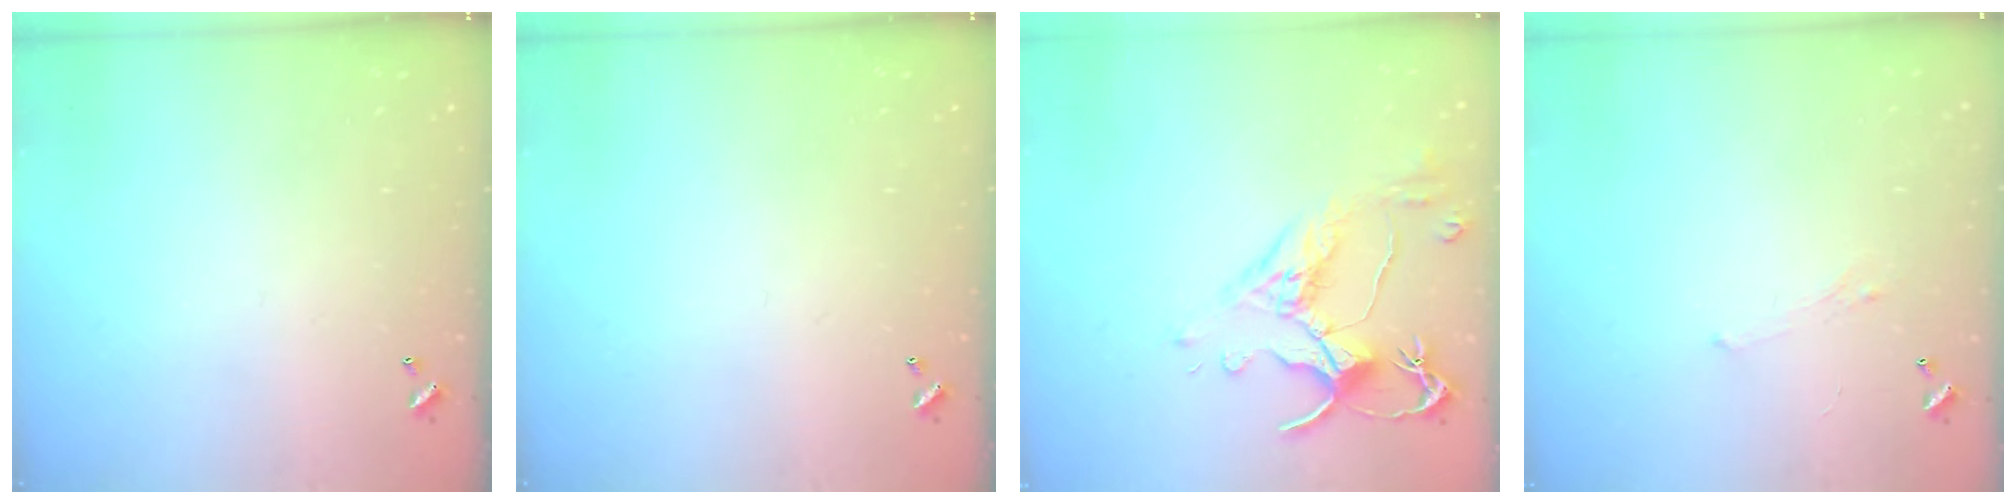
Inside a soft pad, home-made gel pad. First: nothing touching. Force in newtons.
{"total": 0.0}
{"total": 2.6, "press": 2.2, "slide": 1.3}
{"total": 0.9, "press": 0.7, "slide": 0.6}